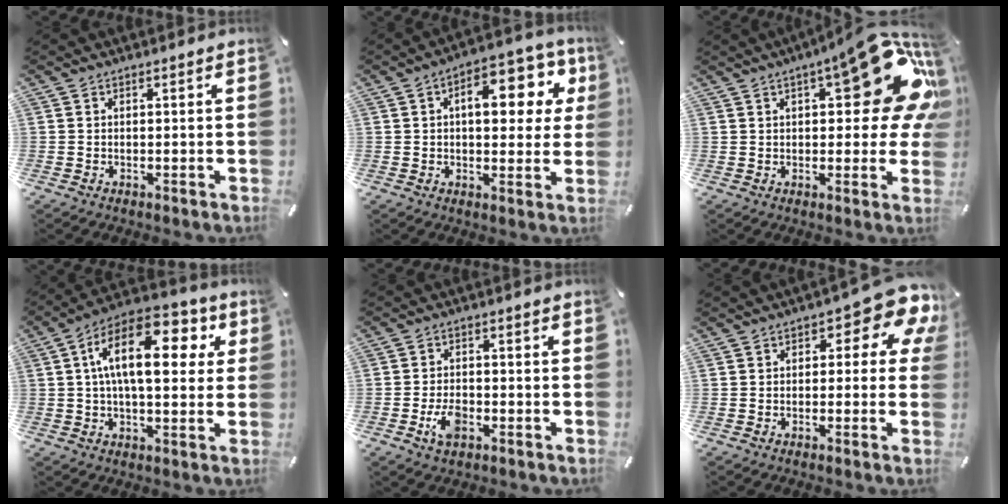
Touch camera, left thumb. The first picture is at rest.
{"total": 14.0, "force": [4.1, 7.5, 11.1], "torque": [-0.143, -0.014, 0.065]}
{"total": 22.1, "force": [7.5, 8.8, 18.9], "torque": [-0.226, -0.043, 0.113]}
{"total": 17.8, "force": [4.8, 9.0, 14.5], "torque": [-0.247, -0.005, 0.076]}
{"total": 5.9, "force": [-2.5, 3.5, 4.0], "torque": [-0.089, 0.008, -0.047]}
{"total": 9.2, "force": [4.0, 4.2, 7.1], "torque": [-0.085, -0.029, 0.065]}